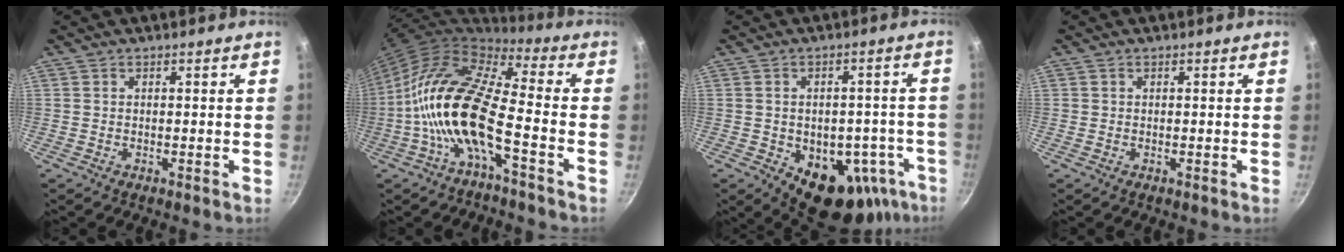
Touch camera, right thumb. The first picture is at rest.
{"total": 16.7, "force": [-4.7, 5.6, 15.0], "torque": [-0.283, 0.043, -0.107]}
{"total": 16.8, "force": [-6.9, 11.2, 10.4], "torque": [-0.081, 0.024, -0.071]}
{"total": 0.0}